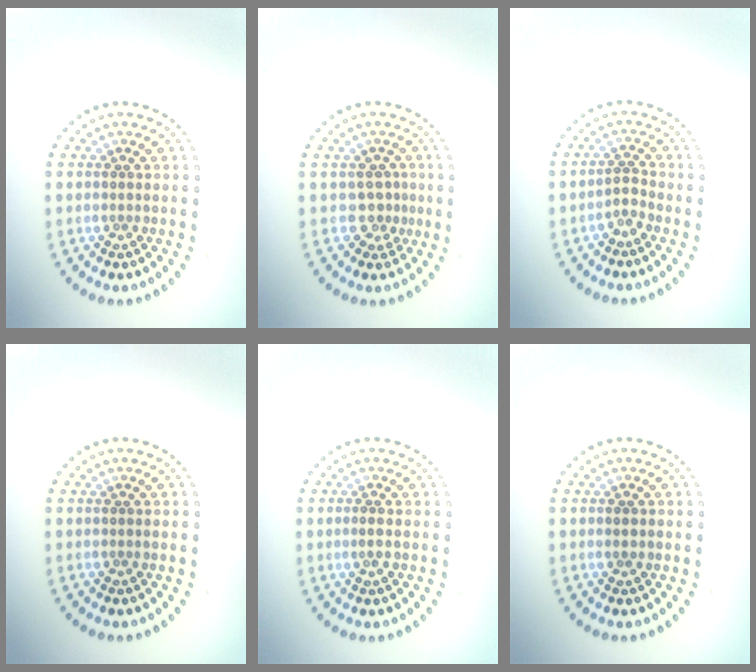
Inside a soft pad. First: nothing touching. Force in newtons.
{"total": 2.0, "press": 1.4, "slide": 1.5}
{"total": 1.4, "press": 1.0, "slide": 1.0}
{"total": 0.0}
{"total": 0.8, "press": 0.8, "slide": 0.3}
{"total": 1.0, "press": 1.0, "slide": 0.1}